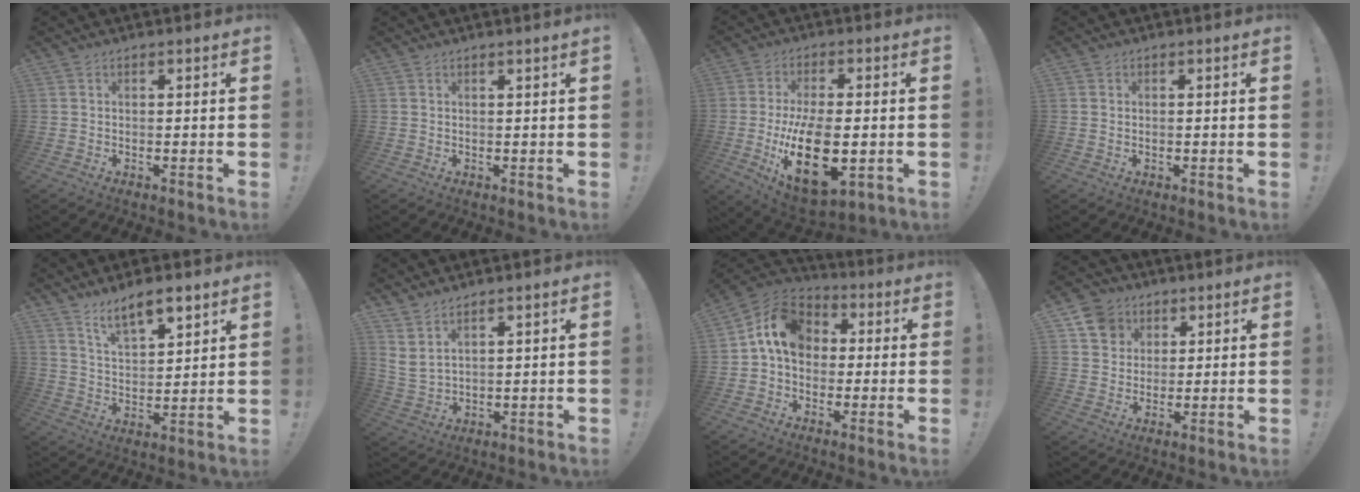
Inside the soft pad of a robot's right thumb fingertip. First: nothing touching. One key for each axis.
{"total": 1.1, "fx": 0.8, "fy": -0.4, "fz": 0.6, "tx": -0.002, "ty": -0.004, "tz": 0.012}
{"total": 19.5, "fx": -3.4, "fy": 9.6, "fz": 16.6, "tx": -0.300, "ty": -0.008, "tz": -0.046}
{"total": 0.5, "fx": 0.2, "fy": 0.5, "fz": 0.1, "tx": -0.004, "ty": 0.002, "tz": 0.003}
{"total": 9.3, "fx": 7.1, "fy": 3.2, "fz": 5.1, "tx": -0.076, "ty": -0.043, "tz": 0.128}
{"total": 4.1, "fx": 3.4, "fy": 0.9, "fz": 2.1, "tx": -0.047, "ty": -0.020, "tz": 0.066}
{"total": 12.8, "fx": 1.9, "fy": 9.7, "fz": 8.1, "tx": -0.128, "ty": 0.018, "tz": 0.042}
{"total": 8.8, "fx": 4.7, "fy": 7.1, "fz": 2.1, "tx": -0.027, "ty": -0.024, "tz": 0.095}